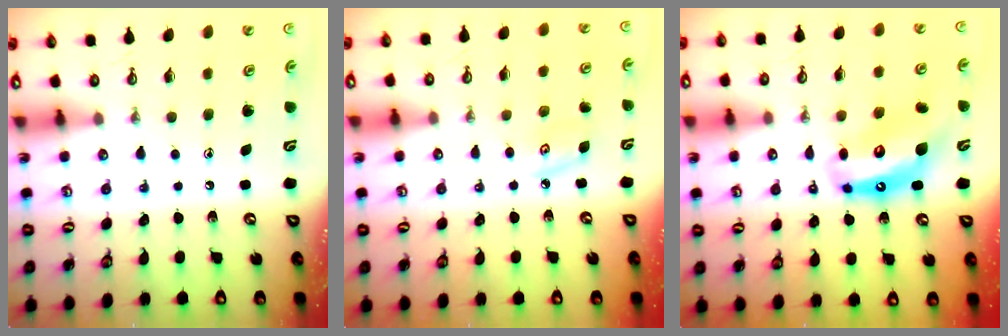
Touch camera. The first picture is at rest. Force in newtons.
{"total": 4.3, "press": 4.3, "slide": 0.4}
{"total": 12.2, "press": 12.2, "slide": 1.1}